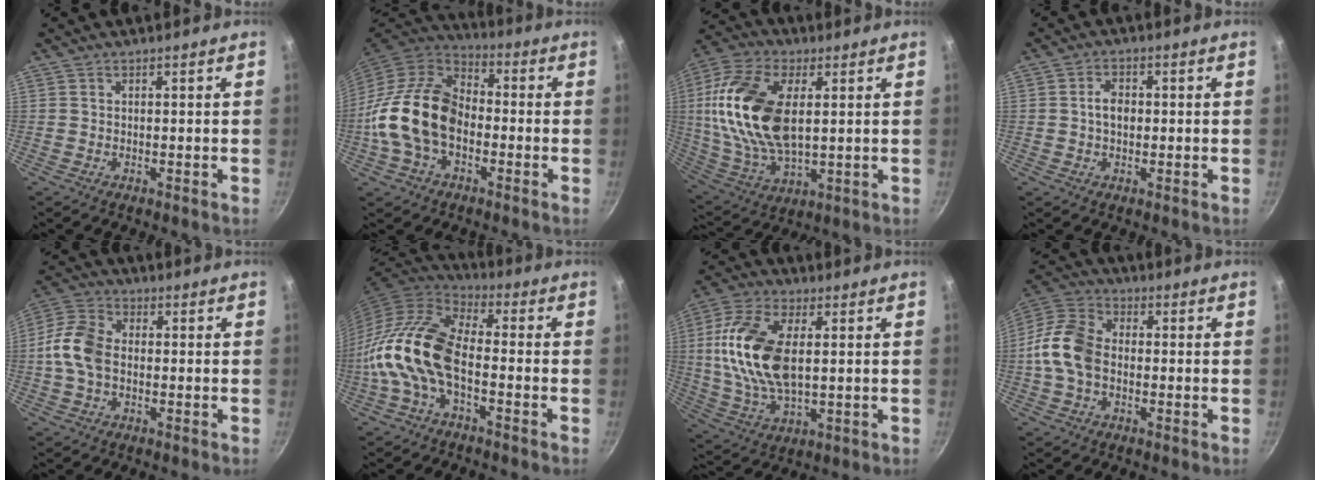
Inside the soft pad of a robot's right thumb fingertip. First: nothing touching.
{"total": 17.8, "force": [-3.0, 11.9, 12.9], "torque": [-0.206, 0.036, -0.072]}
{"total": 21.5, "force": [3.6, 11.7, 17.6], "torque": [-0.340, -0.002, 0.068]}
{"total": 3.8, "force": [0.0, 2.6, 2.7], "torque": [-0.033, 0.011, -0.003]}
{"total": 9.2, "force": [-0.8, 6.1, 6.8], "torque": [-0.135, 0.026, -0.029]}
{"total": 14.1, "force": [-3.7, 7.3, 11.5], "torque": [-0.220, 0.036, -0.088]}
{"total": 17.4, "force": [2.3, 9.2, 14.6], "torque": [-0.283, 0.001, 0.040]}
{"total": 10.9, "force": [-1.4, 7.5, 7.9], "torque": [-0.143, 0.031, -0.045]}